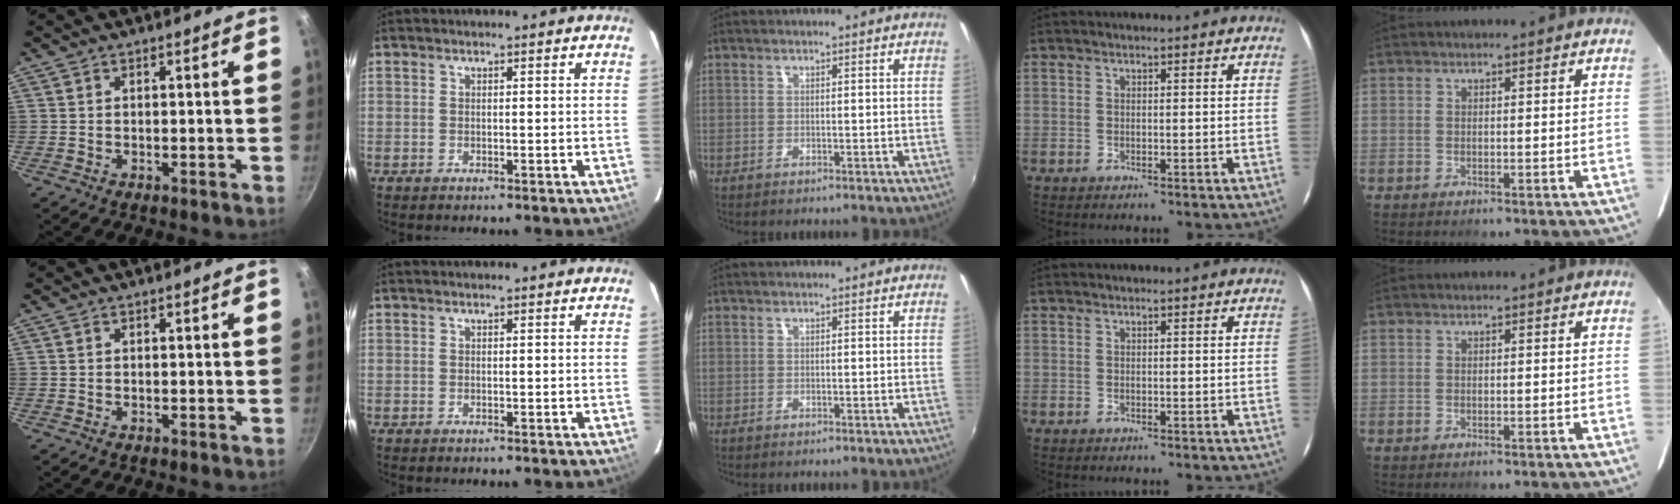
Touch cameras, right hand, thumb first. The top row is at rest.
{}